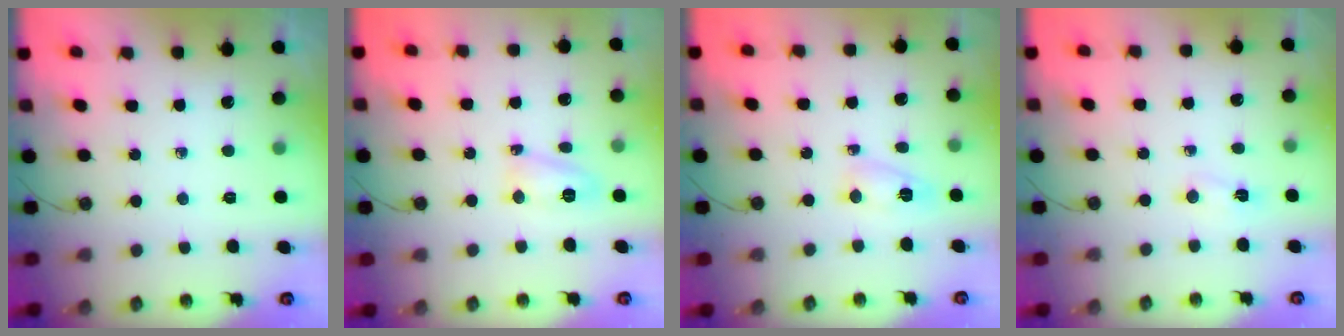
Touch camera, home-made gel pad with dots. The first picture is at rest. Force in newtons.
{"total": 9.2, "press": 6.1, "slide": 6.8}
{"total": 3.6, "press": 3.6, "slide": 0.3}
{"total": 2.1, "press": 2.0, "slide": 0.5}